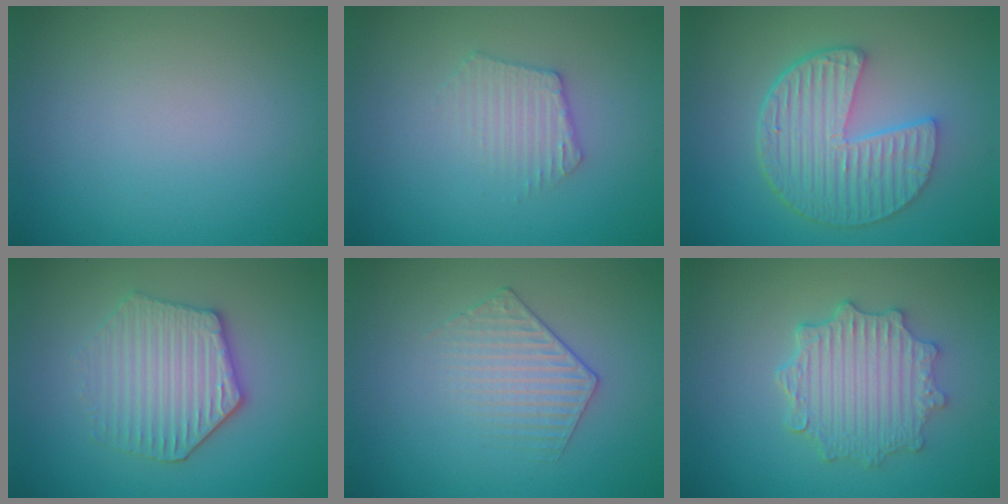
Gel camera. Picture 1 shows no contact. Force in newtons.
{"total": 2.4, "press": 2.4, "slide": 0.3}
{"total": 6.6, "press": 4.9, "slide": 4.4}
{"total": 4.2, "press": 3.9, "slide": 1.5}
{"total": 1.9, "press": 1.4, "slide": 1.3}
{"total": 4.9, "press": 4.0, "slide": 2.9}